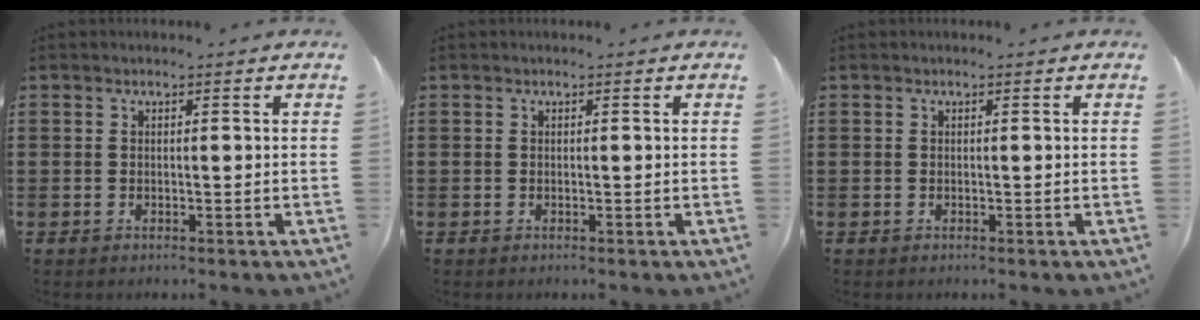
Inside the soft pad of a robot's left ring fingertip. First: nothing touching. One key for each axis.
{"total": 0.0}
{"total": 0.0}